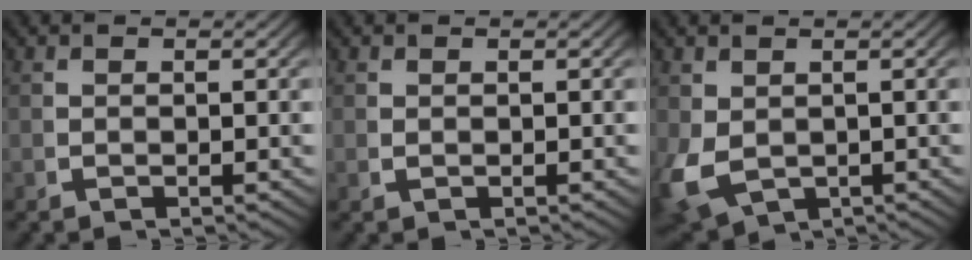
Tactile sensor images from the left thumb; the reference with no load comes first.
{"total": 0.0}
{"total": 5.2, "force": [-1.6, 4.0, 3.0], "torque": [-0.081, -0.038, -0.001]}